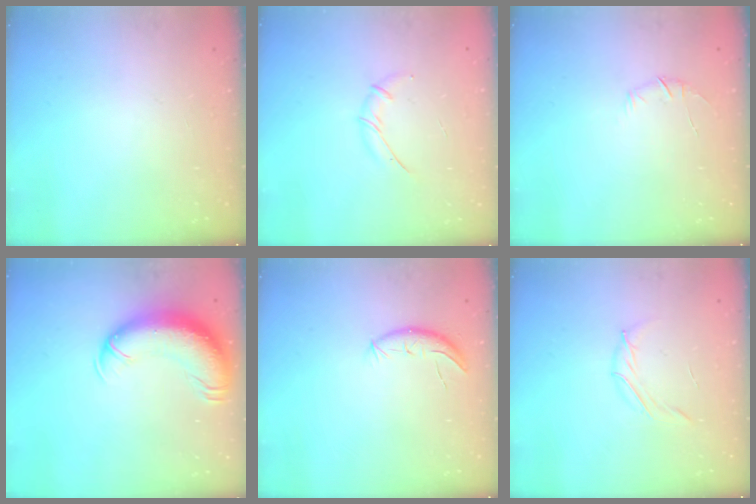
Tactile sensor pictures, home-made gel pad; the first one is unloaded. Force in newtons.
{"total": 5.4, "press": 5.3, "slide": 0.9}
{"total": 5.2, "press": 5.0, "slide": 1.4}
{"total": 14.7, "press": 14.2, "slide": 3.6}
{"total": 8.1, "press": 7.9, "slide": 1.9}
{"total": 4.2, "press": 4.0, "slide": 1.1}